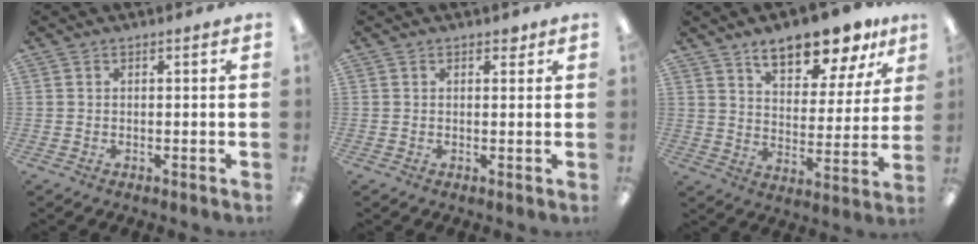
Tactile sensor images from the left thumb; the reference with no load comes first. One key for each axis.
{"total": 1.7, "fx": 1.1, "fy": 1.0, "fz": 0.8, "tx": -0.001, "ty": -0.003, "tz": 0.017}
{"total": 13.7, "fx": 10.9, "fy": 4.9, "fz": 6.7, "tx": -0.092, "ty": -0.064, "tz": 0.189}